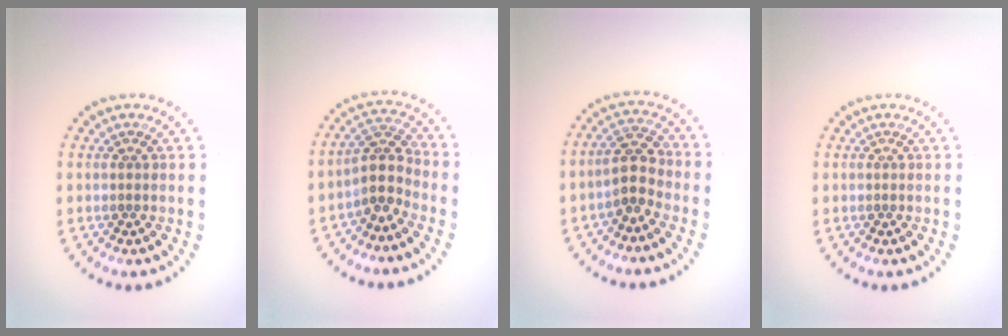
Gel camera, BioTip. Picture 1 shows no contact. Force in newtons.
{"total": 2.9, "press": 2.1, "slide": 2.0}
{"total": 2.9, "press": 2.6, "slide": 1.2}
{"total": 0.0}